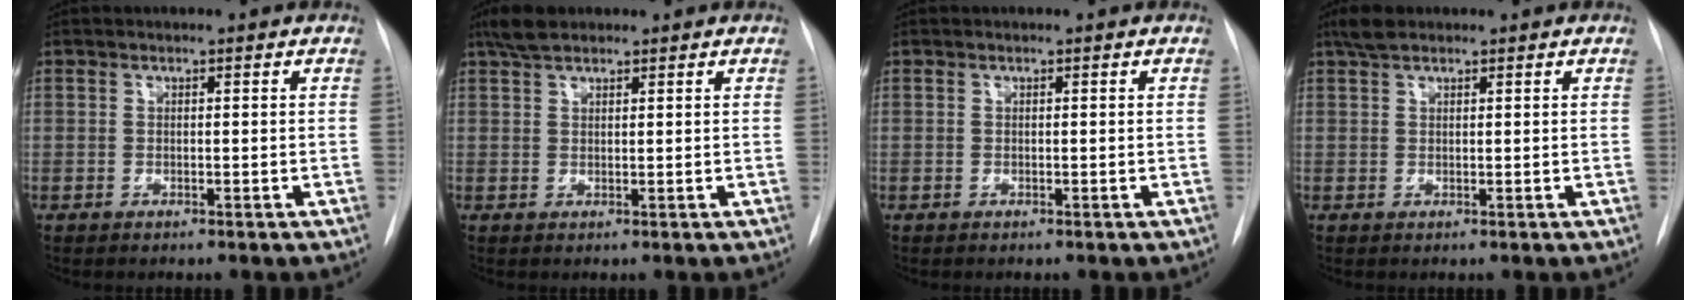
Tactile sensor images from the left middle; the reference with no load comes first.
{"total": 3.3, "force": [2.6, 1.2, 1.6], "torque": [-0.036, 0.011, 0.050]}
{"total": 0.0}
{"total": 2.4, "force": [1.9, 1.0, 1.2], "torque": [-0.025, 0.012, 0.036]}